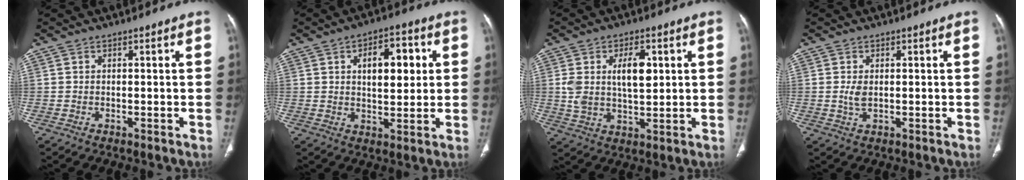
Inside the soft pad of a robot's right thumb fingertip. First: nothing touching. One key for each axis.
{"total": 9.9, "fx": 2.5, "fy": 5.2, "fz": 8.1, "tx": -0.085, "ty": 0.003, "tz": 0.036}
{"total": 9.3, "fx": 2.3, "fy": 4.6, "fz": 7.7, "tx": -0.134, "ty": -0.005, "tz": 0.047}
{"total": 2.2, "fx": 0.1, "fy": 1.1, "fz": 1.9, "tx": -0.044, "ty": -0.003, "tz": 0.006}